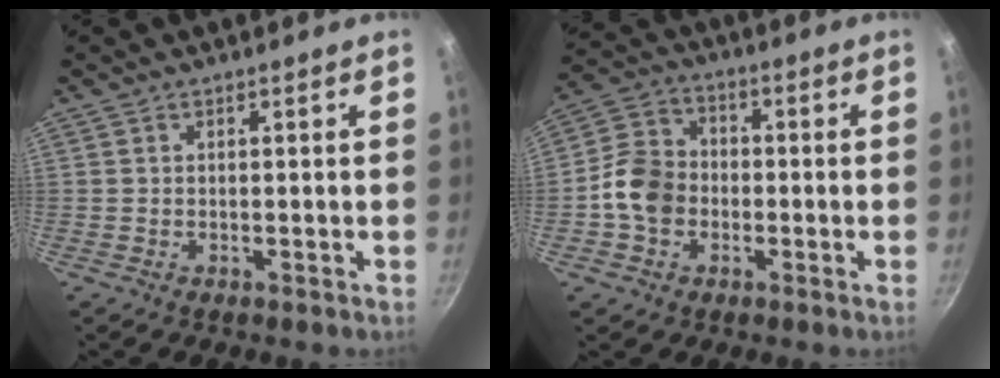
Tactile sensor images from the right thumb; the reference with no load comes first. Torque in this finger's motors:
{"motor_torque": [0.85, 1.05, 0.47, -0.72, 0.06]}